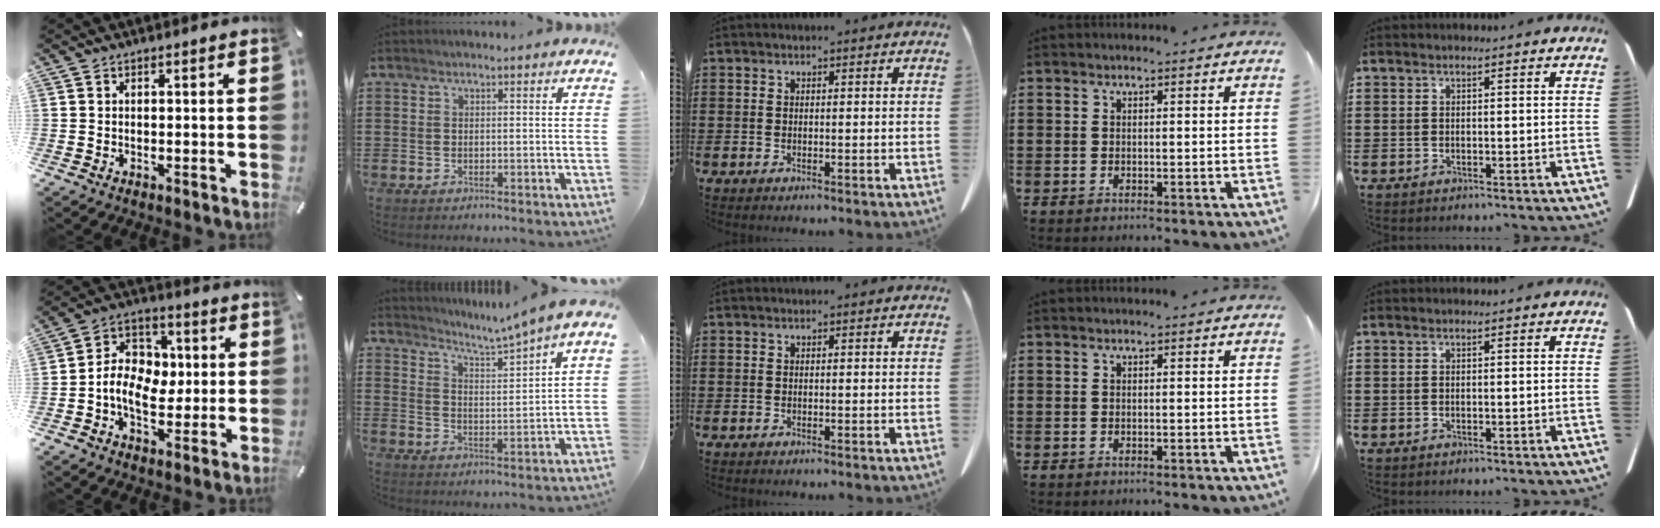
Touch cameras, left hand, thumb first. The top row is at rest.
{"thumb": {"total": 10.3, "force": [-1.7, 8.0, 6.2], "torque": [-0.126, 0.024, -0.028]}, "index": {"total": 4.3, "force": [3.9, -0.9, 1.6], "torque": [-0.050, -0.030, 0.059]}}